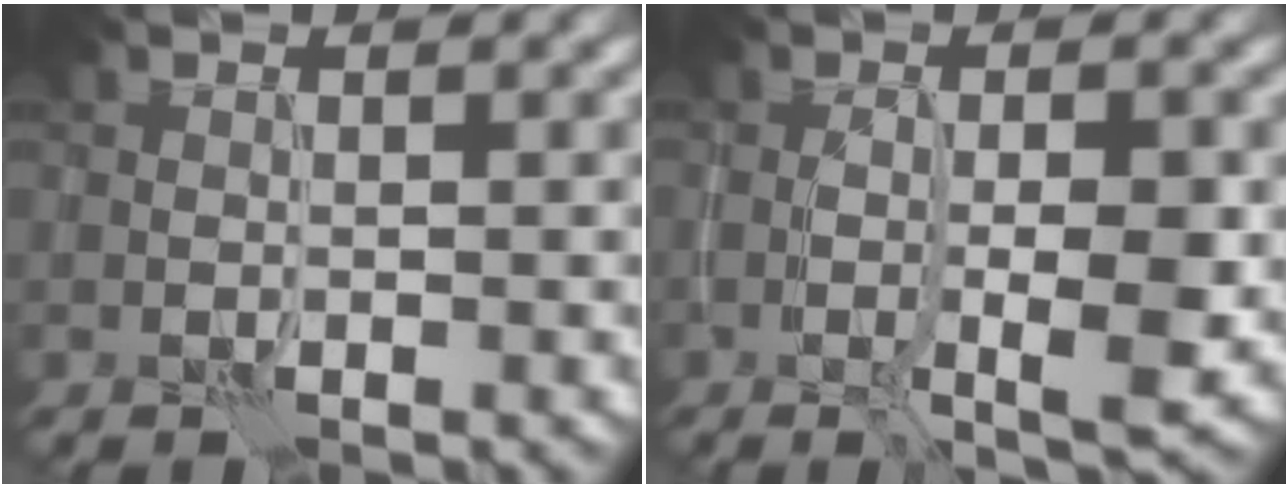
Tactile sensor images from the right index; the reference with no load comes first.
{"total": 3.9, "force": [-0.4, 0.9, 3.8], "torque": [-0.062, -0.008, -0.004]}